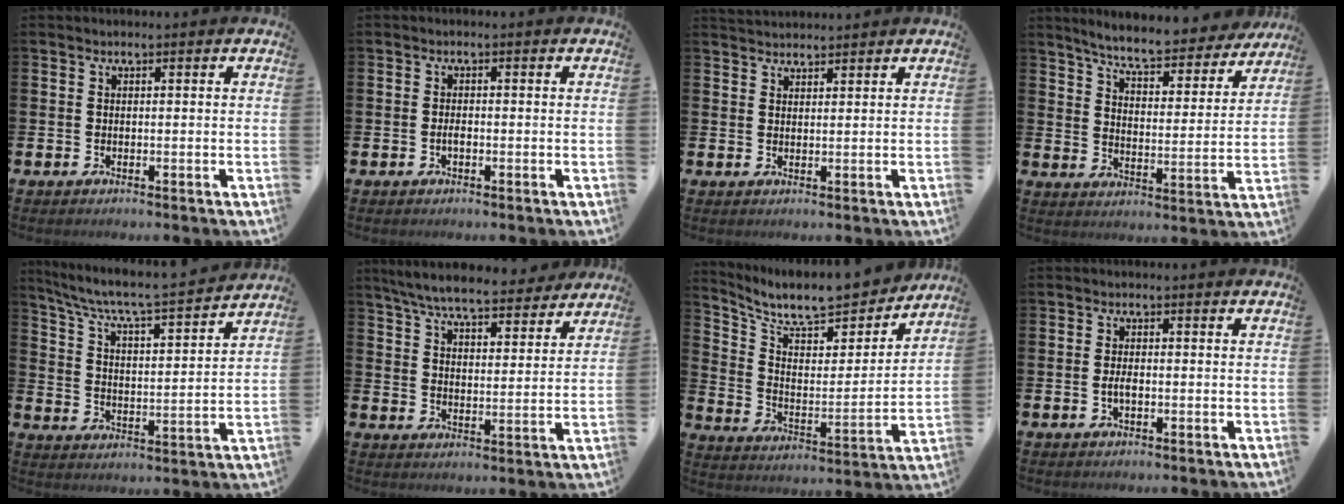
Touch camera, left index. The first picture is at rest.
{"total": 1.1, "force": [-0.3, 0.5, 0.9], "torque": [-0.014, -0.001, -0.008]}
{"total": 2.1, "force": [2.1, 0.5, 0.0], "torque": [0.005, -0.009, 0.036]}
{"total": 6.9, "force": [6.4, 0.7, 2.3], "torque": [-0.068, -0.047, 0.107]}
{"total": 6.6, "force": [6.0, 0.3, 2.6], "torque": [-0.081, -0.049, 0.096]}
{"total": 7.4, "force": [6.9, 1.2, 2.4], "torque": [-0.071, -0.039, 0.121]}
{"total": 9.3, "force": [8.4, 2.6, 3.2], "torque": [-0.091, -0.065, 0.142]}
{"total": 1.7, "force": [-0.4, 0.8, 1.5], "torque": [-0.024, 0.000, -0.008]}